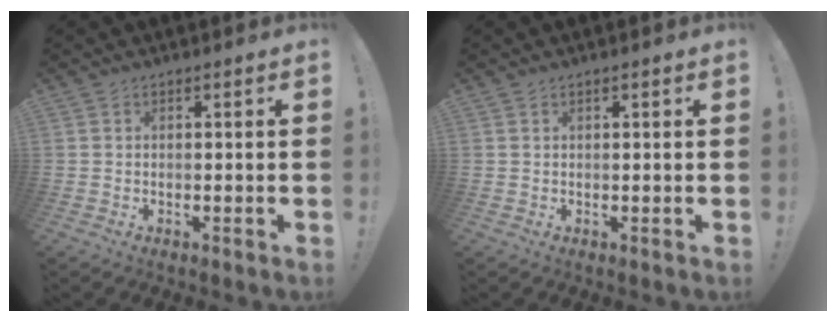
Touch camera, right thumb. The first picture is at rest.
{"total": 0.6, "force": [0.4, 0.0, 0.5], "torque": [-0.009, 0.000, 0.006]}